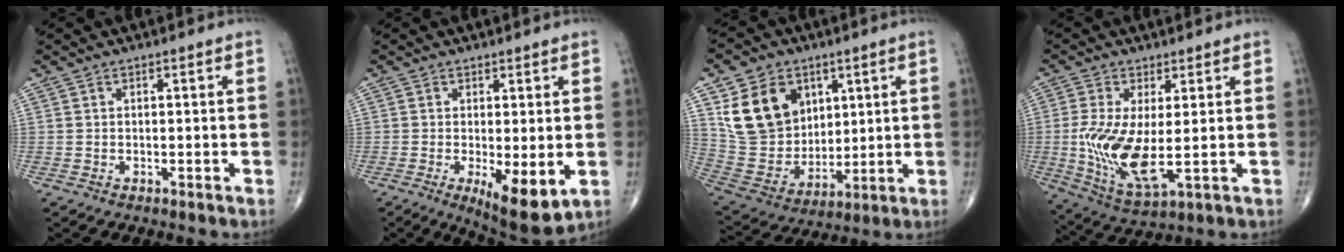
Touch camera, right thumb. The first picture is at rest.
{"total": 8.7, "force": [-1.9, 2.9, 8.0], "torque": [-0.121, -0.026, -0.023]}
{"total": 16.6, "force": [6.6, 12.7, 8.4], "torque": [-0.124, -0.026, 0.141]}
{"total": 12.5, "force": [-0.6, 4.7, 11.5], "torque": [-0.242, -0.026, -0.001]}